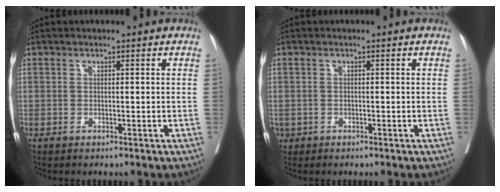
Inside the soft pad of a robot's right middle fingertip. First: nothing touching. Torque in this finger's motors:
{"motor_torque": [0.68, -0.68, 0.13, 0.03]}